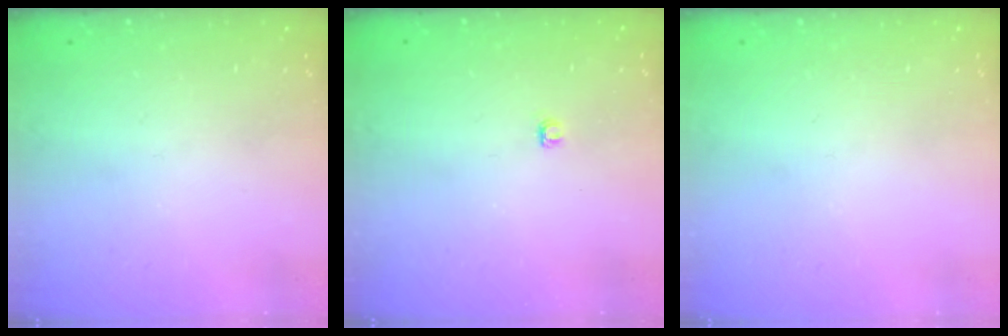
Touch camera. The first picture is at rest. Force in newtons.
{"total": 2.8, "press": 2.8, "slide": 0.4}
{"total": 0.0}